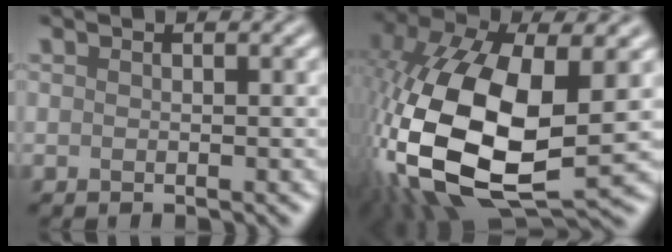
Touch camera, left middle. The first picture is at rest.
{"total": 16.2, "force": [-2.0, 8.2, 13.8], "torque": [-0.315, -0.010, -0.033]}